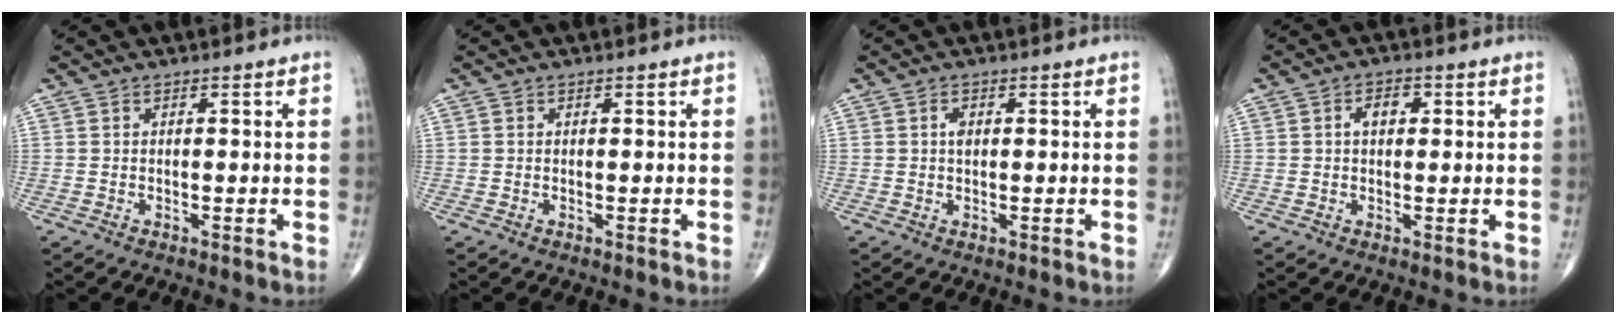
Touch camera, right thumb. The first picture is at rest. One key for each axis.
{"total": 0.0}
{"total": 1.6, "fx": 0.3, "fy": 1.0, "fz": 1.2, "tx": -0.017, "ty": 0.001, "tz": 0.003}
{"total": 3.3, "fx": 0.7, "fy": 2.1, "fz": 2.4, "tx": -0.028, "ty": 0.007, "tz": 0.007}